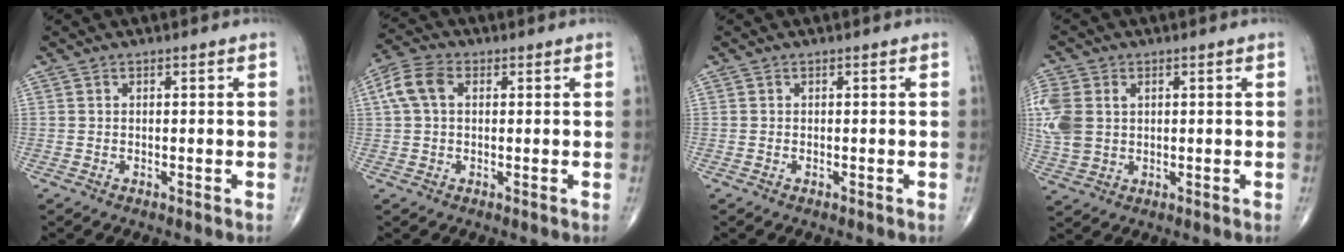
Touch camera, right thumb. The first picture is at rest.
{"total": 6.2, "force": [1.3, 4.1, 4.5], "torque": [-0.100, 0.019, 0.022]}
{"total": 0.0}
{"total": 11.2, "force": [1.7, 8.4, 7.1], "torque": [-0.191, 0.002, 0.040]}